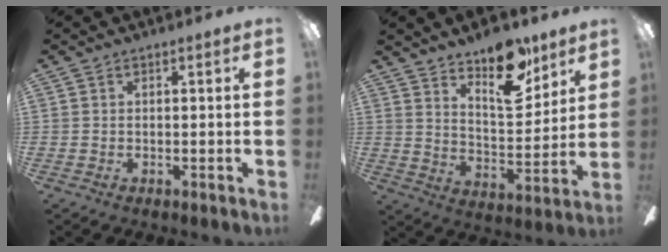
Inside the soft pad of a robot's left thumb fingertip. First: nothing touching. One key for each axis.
{"total": 15.1, "fx": 11.1, "fy": 6.3, "fz": 8.1, "tx": -0.115, "ty": -0.064, "tz": 0.193}